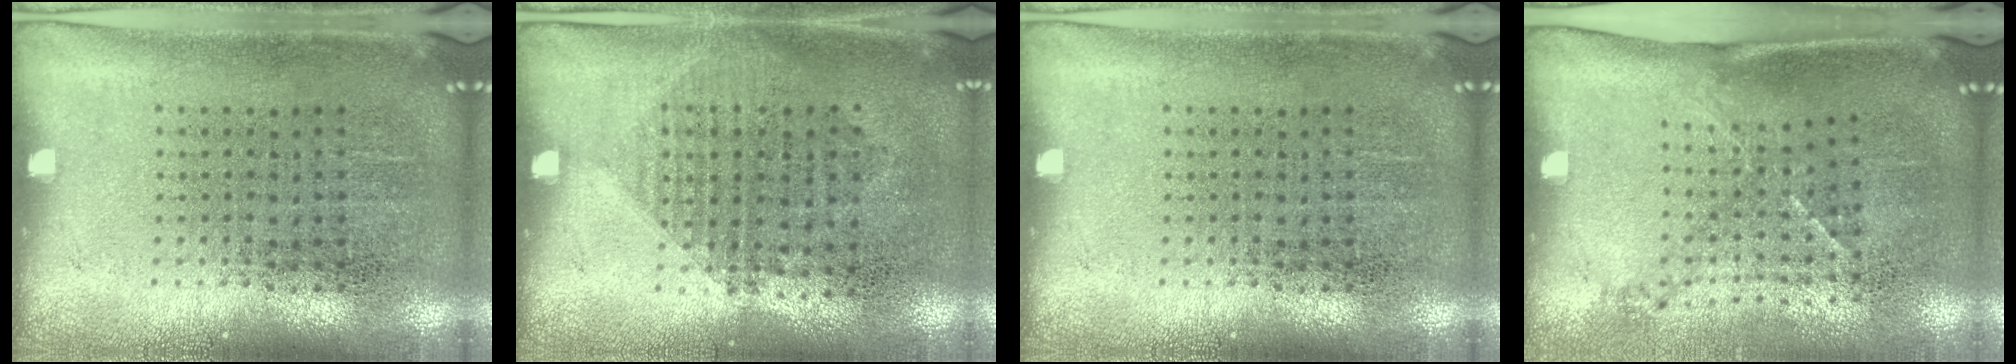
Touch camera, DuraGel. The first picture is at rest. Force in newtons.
{"total": 1.0, "press": 0.9, "slide": 0.4}
{"total": 0.0}
{"total": 1.5, "press": 1.0, "slide": 1.2}